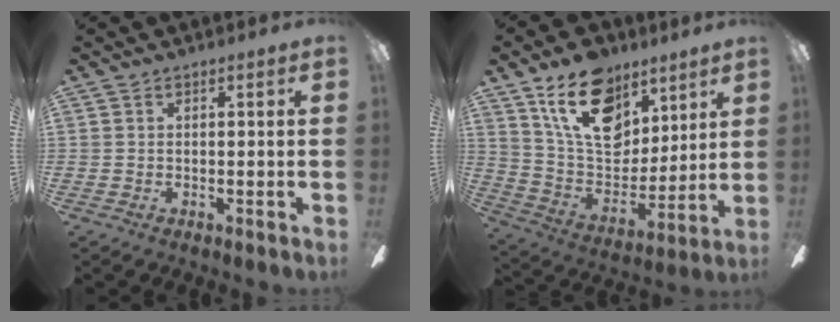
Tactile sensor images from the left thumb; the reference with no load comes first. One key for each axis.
{"total": 20.0, "fx": 11.6, "fy": 12.4, "fz": 10.5, "tx": -0.167, "ty": -0.055, "tz": 0.213}